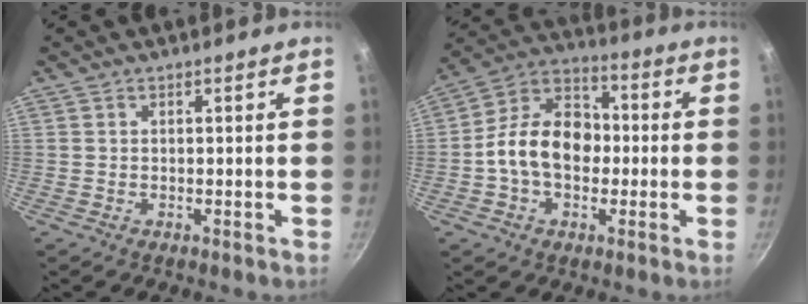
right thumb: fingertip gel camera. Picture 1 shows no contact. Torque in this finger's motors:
{"motor_torque": [-0.01, 1.75, 1.21, -0.88, 0.13]}